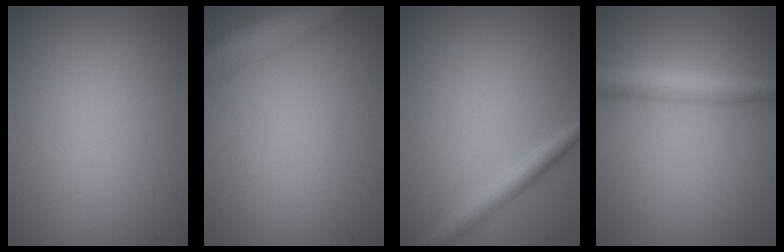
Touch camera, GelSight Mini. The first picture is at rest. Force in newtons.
{"total": 5.5, "press": 5.5, "slide": 0.2}
{"total": 2.4, "press": 2.4, "slide": 0.1}
{"total": 3.4, "press": 3.4, "slide": 0.1}